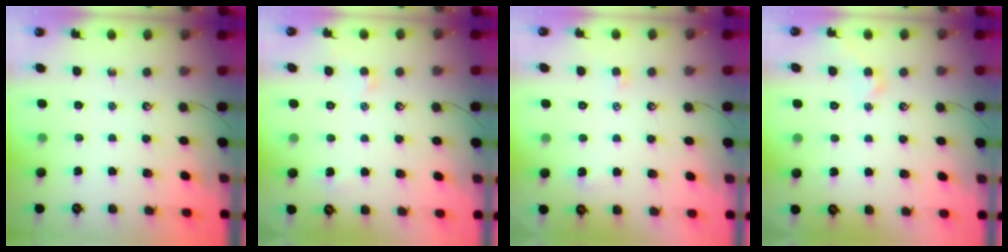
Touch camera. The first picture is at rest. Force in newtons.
{"total": 0.9, "press": 0.6, "slide": 0.6}
{"total": 0.7, "press": 0.5, "slide": 0.5}
{"total": 1.2, "press": 1.1, "slide": 0.4}